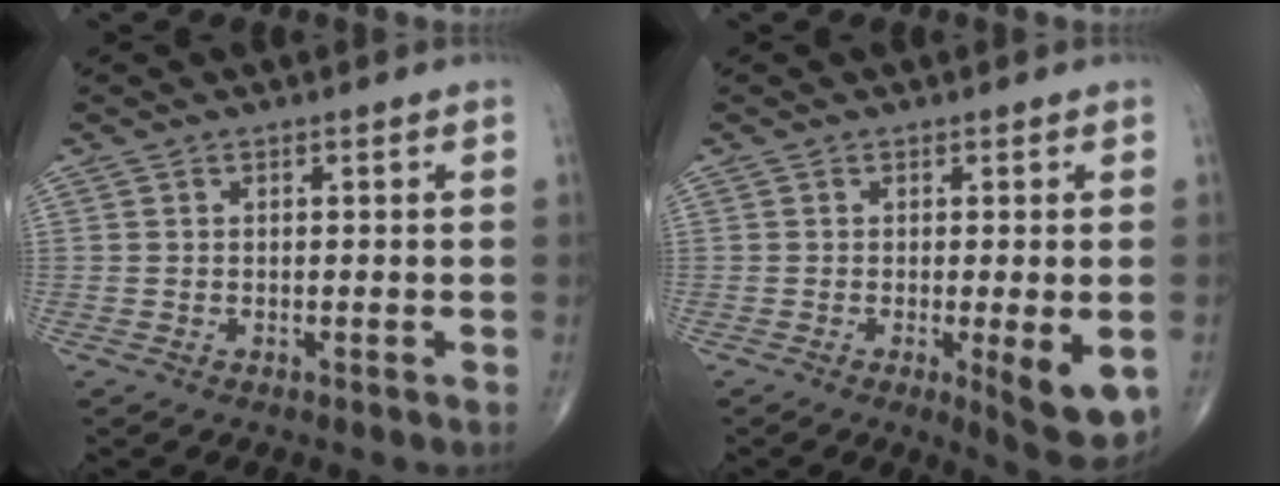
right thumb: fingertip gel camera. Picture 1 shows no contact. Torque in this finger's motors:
{"motor_torque": [0.84, 0.94, 0.67, -0.10, 0.17]}